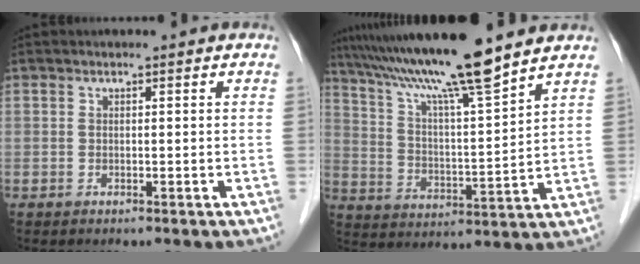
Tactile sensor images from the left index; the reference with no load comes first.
{"total": 15.1, "force": [12.4, -1.2, 8.6], "torque": [-0.152, 0.005, 0.214]}